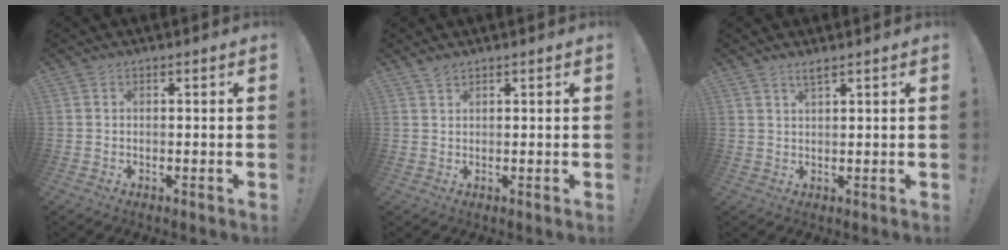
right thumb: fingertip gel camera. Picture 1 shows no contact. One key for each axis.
{"total": 1.8, "fx": 1.5, "fy": 0.6, "fz": 0.7, "tx": -0.008, "ty": -0.005, "tz": 0.028}
{"total": 2.3, "fx": 1.8, "fy": 0.3, "fz": 1.3, "tx": -0.020, "ty": -0.009, "tz": 0.032}